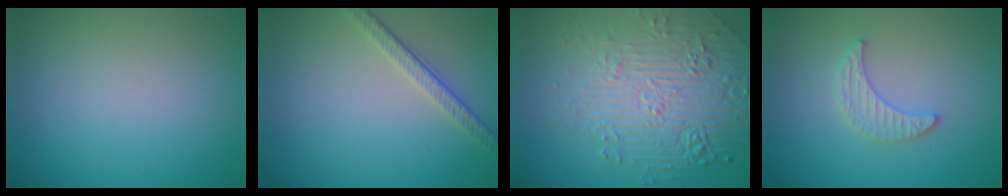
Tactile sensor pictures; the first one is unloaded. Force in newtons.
{"total": 3.1, "press": 2.3, "slide": 2.1}
{"total": 8.6, "press": 6.0, "slide": 6.1}
{"total": 2.2, "press": 2.2, "slide": 0.5}